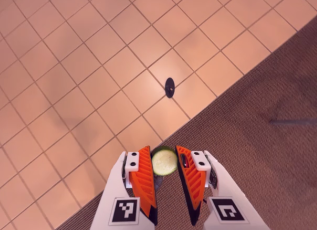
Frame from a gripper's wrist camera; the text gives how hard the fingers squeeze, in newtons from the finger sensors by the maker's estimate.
{"total": 7.9, "left": 8.1, "right": 7.7}